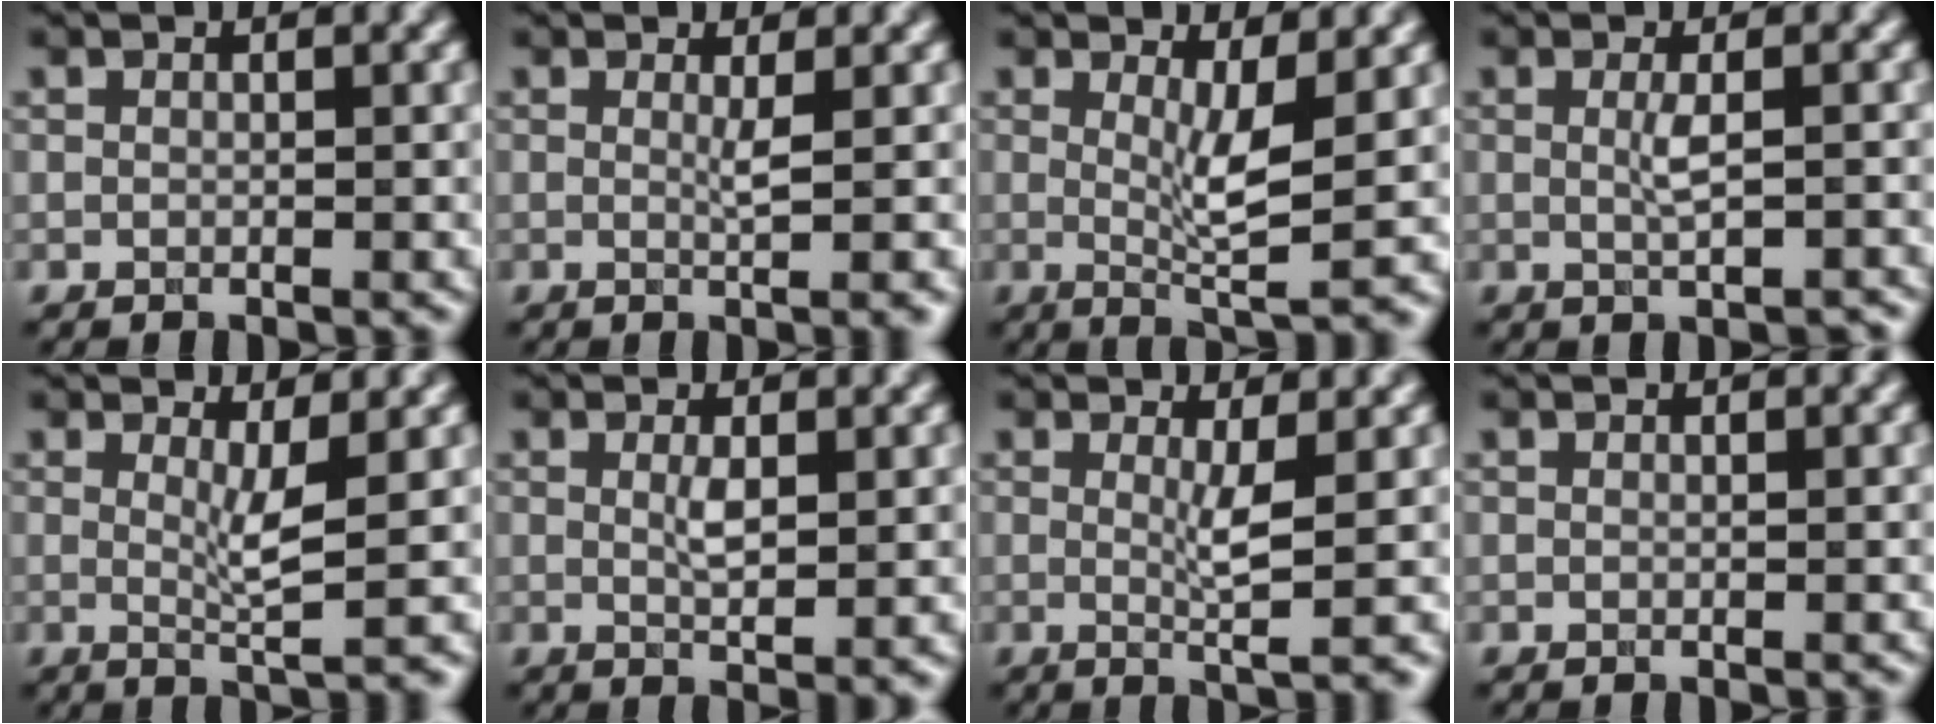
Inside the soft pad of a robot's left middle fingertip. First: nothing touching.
{"total": 2.0, "force": [0.2, 0.3, 1.9], "torque": [-0.033, -0.007, -0.003]}
{"total": 4.8, "force": [0.4, 0.9, 4.7], "torque": [-0.076, -0.016, 0.009]}
{"total": 2.0, "force": [0.0, 0.3, 1.9], "torque": [-0.037, -0.001, -0.001]}
{"total": 3.3, "force": [0.4, 0.6, 3.3], "torque": [-0.055, -0.014, 0.008]}
{"total": 2.2, "force": [0.4, 0.5, 2.1], "torque": [-0.040, -0.004, 0.009]}
{"total": 3.3, "force": [0.2, 0.5, 3.2], "torque": [-0.055, -0.014, 0.004]}
{"total": 0.0}